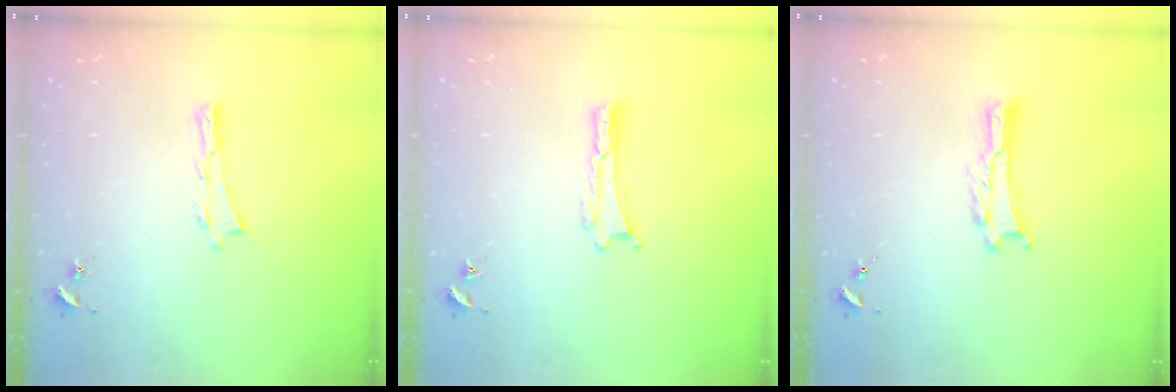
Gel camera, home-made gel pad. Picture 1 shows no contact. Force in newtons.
{"total": 0.0}
{"total": 0.0}